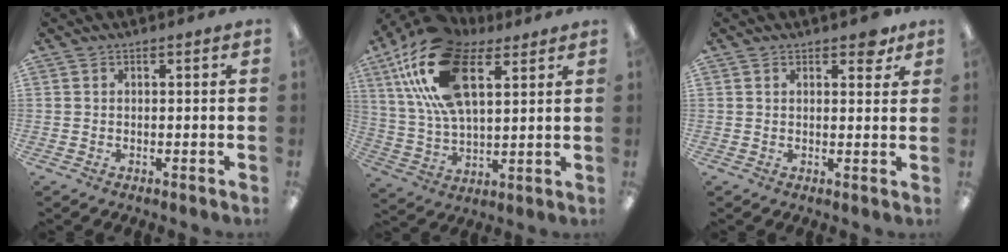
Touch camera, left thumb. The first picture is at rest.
{"total": 22.4, "force": [11.0, 11.3, 15.9], "torque": [-0.339, -0.023, 0.192]}
{"total": 3.6, "force": [2.3, 1.7, 2.2], "torque": [-0.024, -0.006, 0.036]}